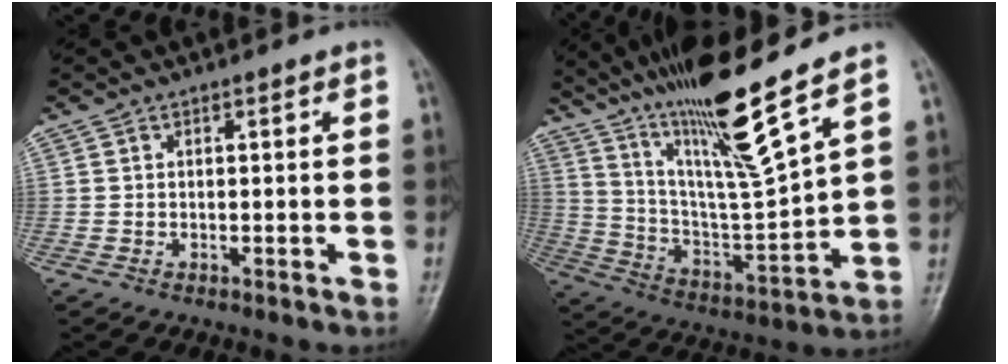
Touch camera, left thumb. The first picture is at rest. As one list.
[{"total": 18.6, "force": [13.0, 0.4, 13.3], "torque": [-0.214, -0.073, 0.238]}]